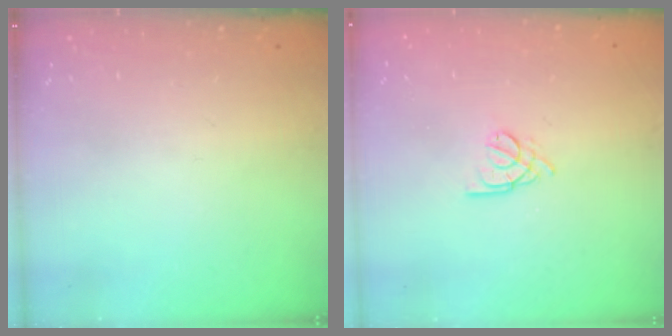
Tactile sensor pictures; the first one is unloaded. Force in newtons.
{"total": 2.6, "press": 2.6, "slide": 0.6}